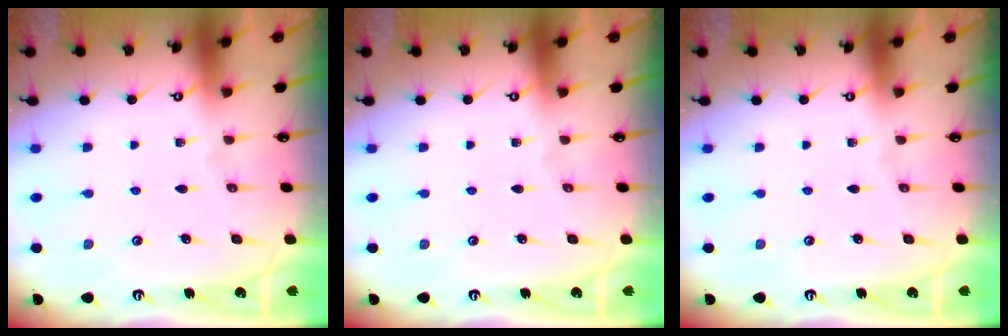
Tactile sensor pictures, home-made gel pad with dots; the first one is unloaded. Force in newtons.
{"total": 0.0}
{"total": 0.0}